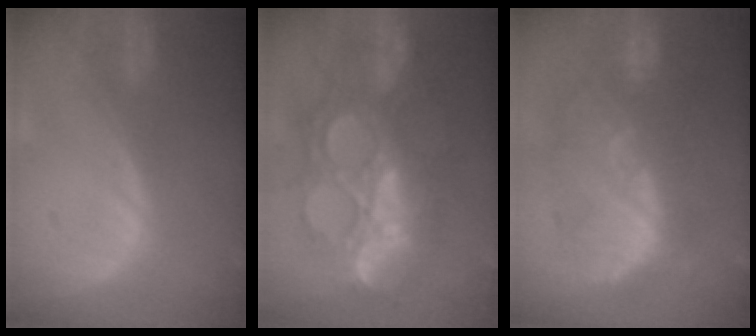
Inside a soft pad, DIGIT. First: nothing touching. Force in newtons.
{"total": 13.6, "press": 13.5, "slide": 1.4}
{"total": 9.9, "press": 9.7, "slide": 2.0}